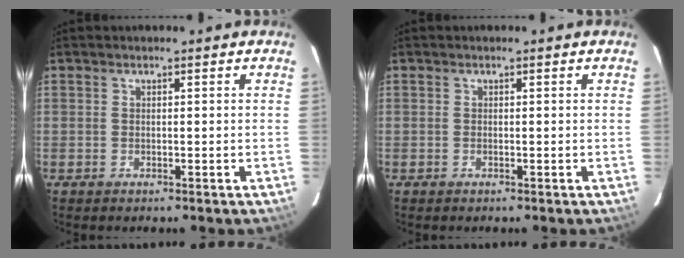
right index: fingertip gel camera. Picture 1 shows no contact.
{"total": 0.0}